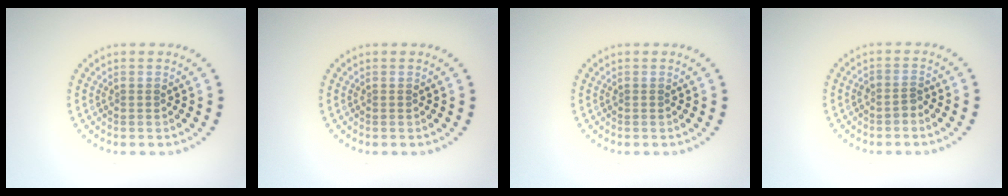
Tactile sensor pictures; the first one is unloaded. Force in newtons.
{"total": 0.0}
{"total": 0.0}
{"total": 1.3, "press": 0.9, "slide": 0.9}